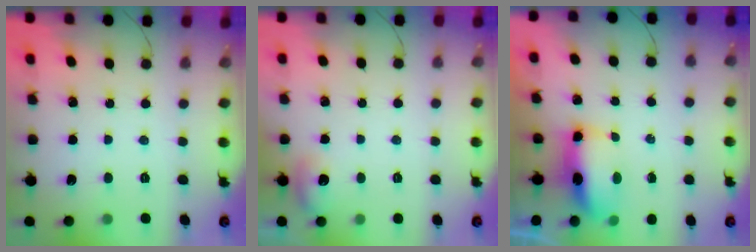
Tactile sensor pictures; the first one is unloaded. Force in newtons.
{"total": 5.6, "press": 5.5, "slide": 1.4}
{"total": 7.1, "press": 7.0, "slide": 1.0}